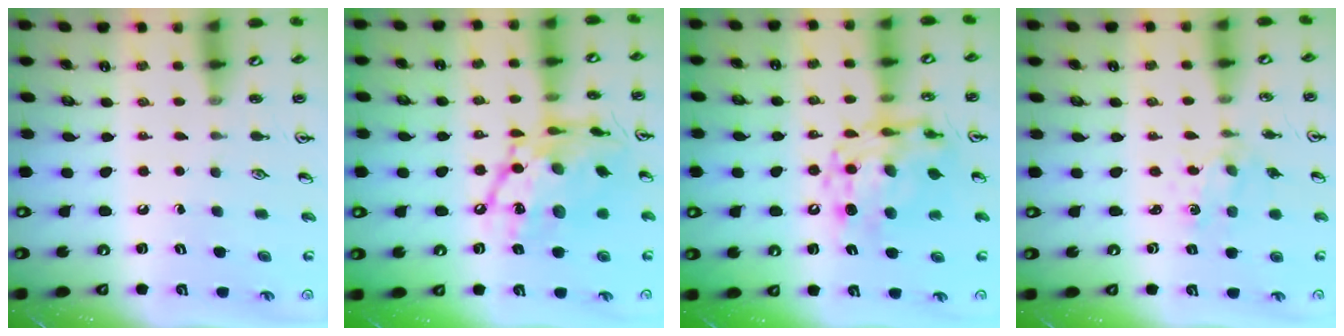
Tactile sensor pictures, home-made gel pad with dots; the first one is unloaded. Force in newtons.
{"total": 19.1, "press": 19.1, "slide": 1.6}
{"total": 13.6, "press": 13.5, "slide": 1.4}
{"total": 1.5, "press": 1.4, "slide": 0.3}